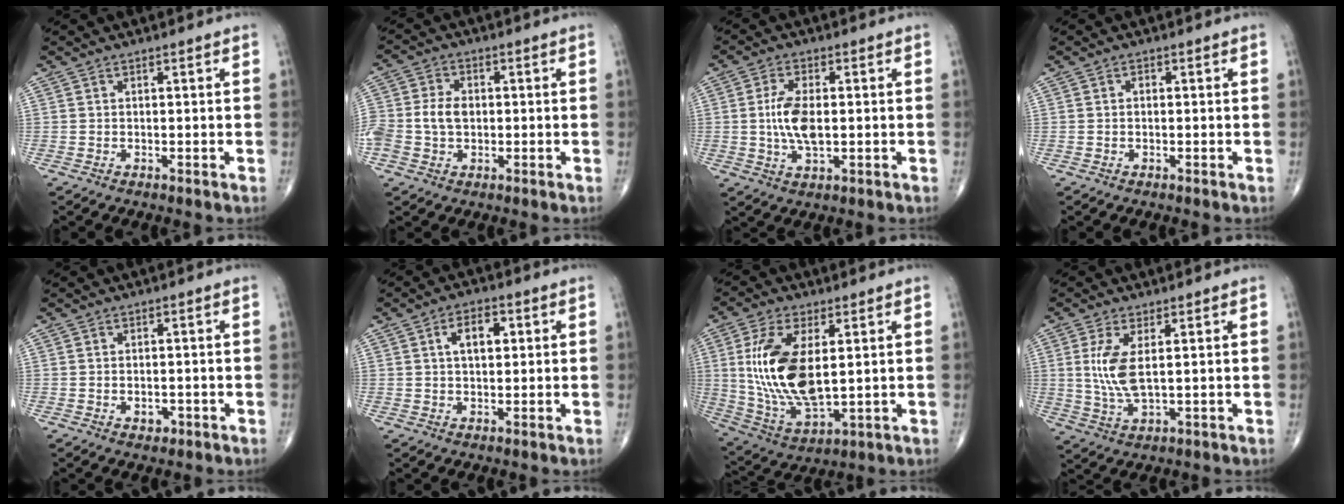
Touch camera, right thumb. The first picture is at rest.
{"total": 7.9, "force": [-0.4, 5.8, 5.4], "torque": [-0.116, 0.015, -0.008]}
{"total": 7.5, "force": [0.0, 3.5, 6.6], "torque": [-0.135, -0.003, -0.001]}
{"total": 0.6, "force": [-0.1, 0.5, 0.4], "torque": [-0.002, 0.003, -0.004]}
{"total": 2.1, "force": [-0.7, 1.4, 1.4], "torque": [-0.015, 0.002, -0.006]}
{"total": 5.8, "force": [1.5, 3.2, 4.5], "torque": [-0.061, 0.006, 0.021]}
{"total": 17.0, "force": [2.5, 8.0, 14.8], "torque": [-0.294, -0.019, 0.060]}
{"total": 7.3, "force": [1.3, 2.7, 6.7], "torque": [-0.151, -0.014, 0.033]}